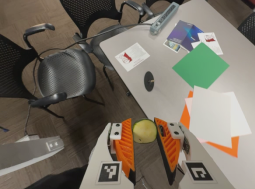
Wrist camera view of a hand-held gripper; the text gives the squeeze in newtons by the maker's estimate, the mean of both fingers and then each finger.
{"total": 7.9, "left": 8.2, "right": 7.7}